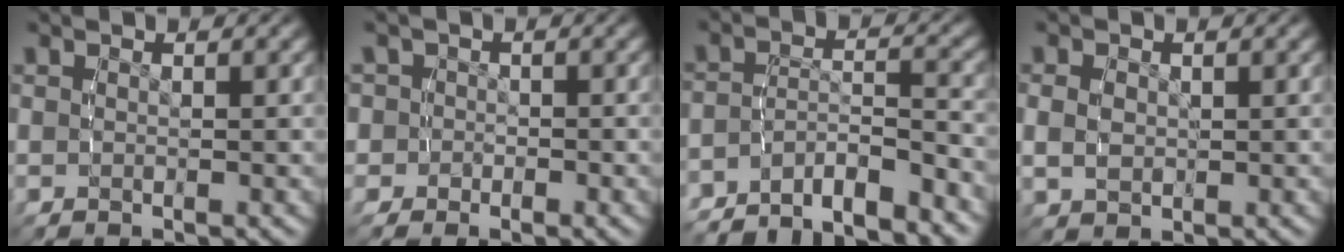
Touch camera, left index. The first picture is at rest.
{"total": 3.1, "force": [-0.7, 3.0, 0.1], "torque": [-0.015, -0.003, -0.020]}
{"total": 7.8, "force": [-7.1, 2.6, 2.1], "torque": [-0.034, -0.025, -0.110]}
{"total": 2.6, "force": [0.4, 2.1, 1.5], "torque": [-0.032, -0.009, 0.017]}